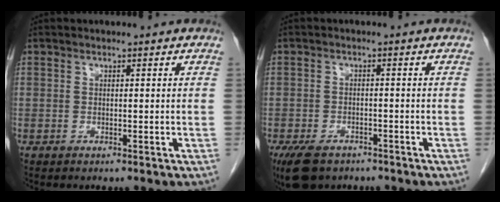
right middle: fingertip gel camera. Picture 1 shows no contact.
{"total": 7.2, "force": [-5.2, 3.7, 3.3], "torque": [-0.064, -0.007, -0.081]}